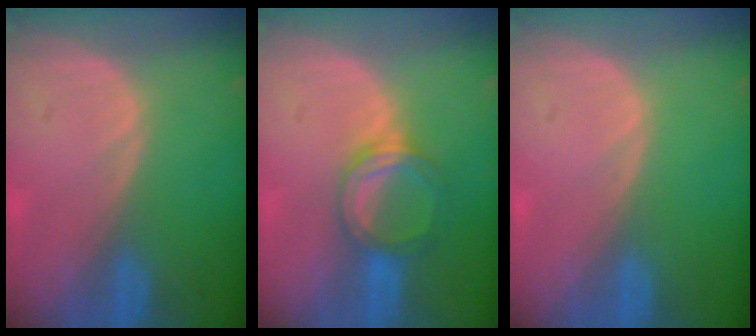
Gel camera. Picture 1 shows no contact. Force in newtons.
{"total": 5.2, "press": 5.0, "slide": 1.6}
{"total": 0.0}